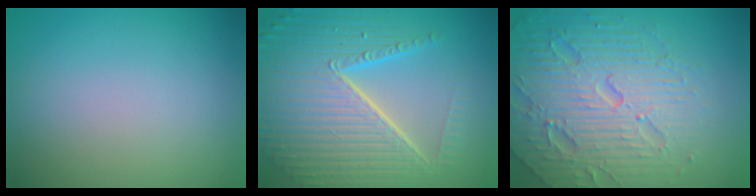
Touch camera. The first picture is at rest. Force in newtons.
{"total": 10.2, "press": 6.5, "slide": 7.9}
{"total": 7.3, "press": 7.1, "slide": 1.5}